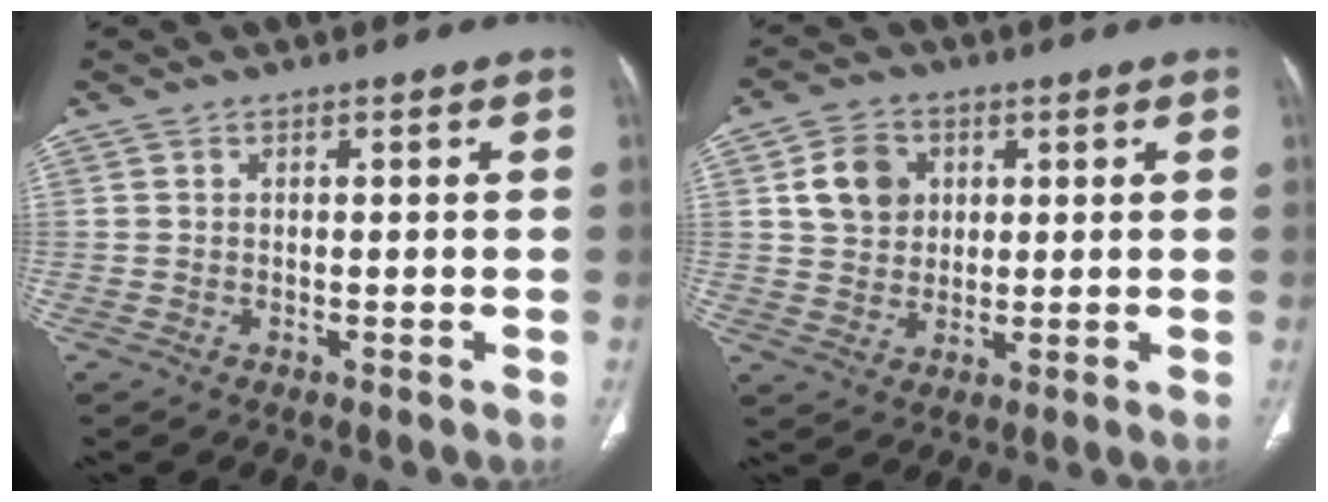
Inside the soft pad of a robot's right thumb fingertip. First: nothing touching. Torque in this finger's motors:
{"motor_torque": [-0.03, -0.05, 0.53, -0.21, 0.04]}